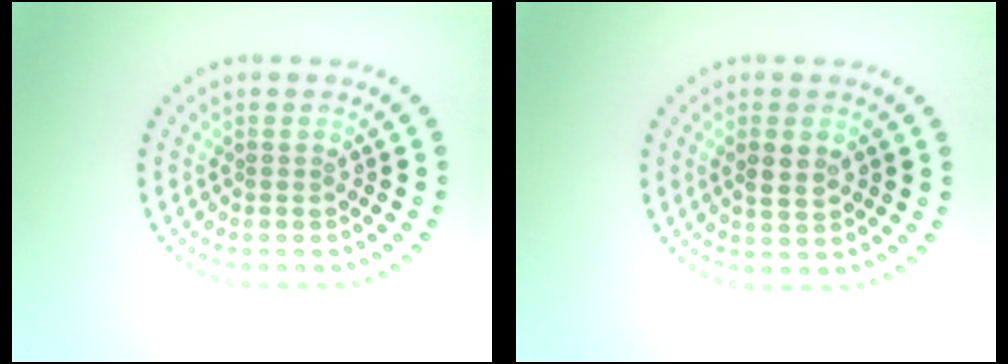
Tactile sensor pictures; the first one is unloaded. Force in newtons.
{"total": 2.1, "press": 2.0, "slide": 0.5}